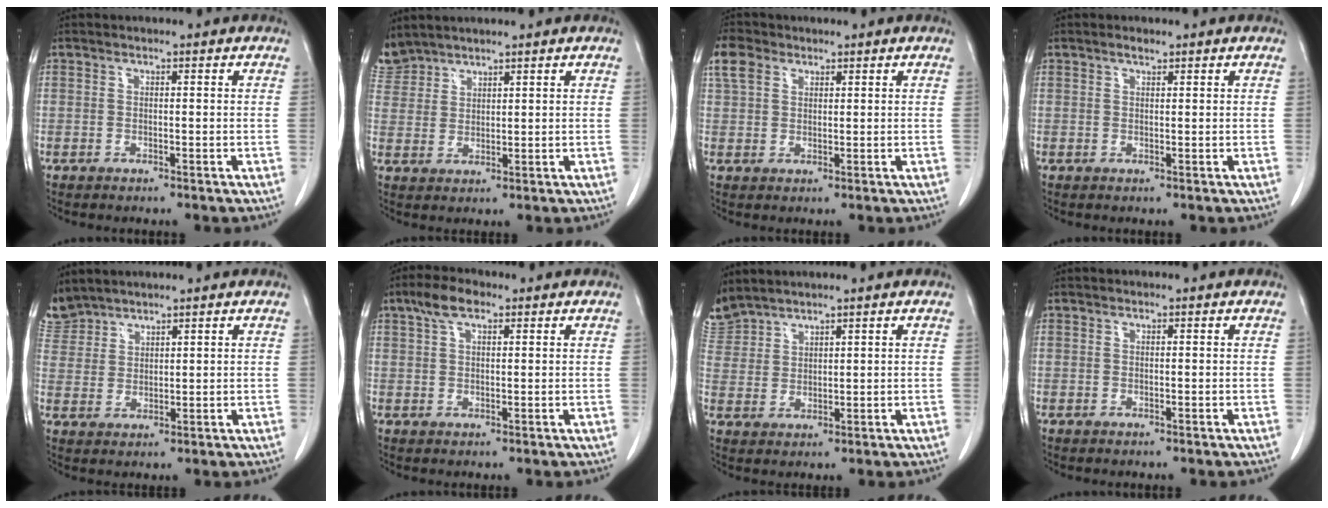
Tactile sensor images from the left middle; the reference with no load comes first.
{"total": 4.7, "force": [4.4, 1.4, -0.2], "torque": [-0.001, 0.011, 0.096]}
{"total": 4.4, "force": [2.4, 3.0, 2.1], "torque": [-0.055, 0.015, 0.053]}
{"total": 0.9, "force": [0.8, 0.3, 0.5], "torque": [-0.015, 0.001, 0.015]}
{"total": 5.1, "force": [4.9, 1.5, -0.2], "torque": [-0.003, 0.011, 0.106]}
{"total": 4.1, "force": [2.5, 1.8, 2.8], "torque": [-0.060, 0.015, 0.049]}
{"total": 5.1, "force": [5.1, 0.9, 0.2], "torque": [-0.017, 0.012, 0.109]}
{"total": 0.0}